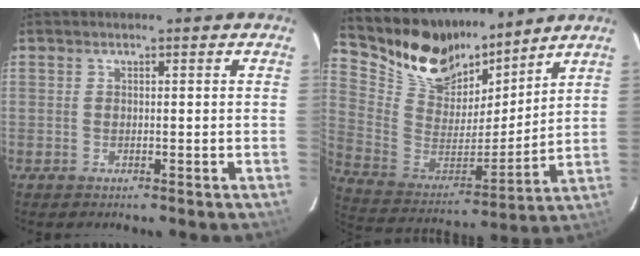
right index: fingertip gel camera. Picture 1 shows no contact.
{"total": 18.4, "force": [14.9, 9.0, 6.1], "torque": [-0.161, 0.000, 0.281]}